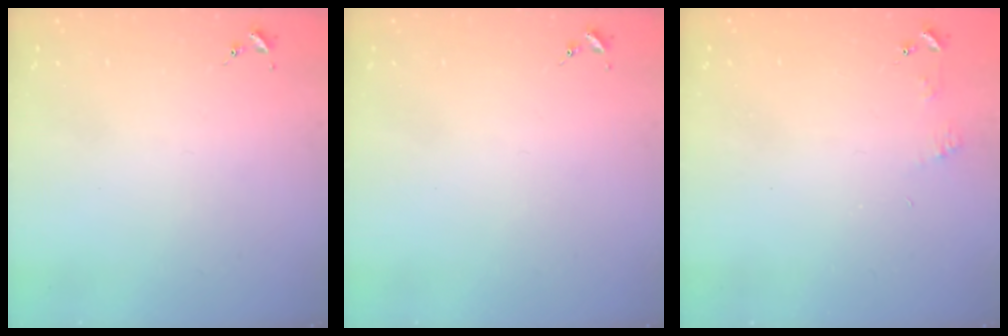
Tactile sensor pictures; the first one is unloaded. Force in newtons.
{"total": 0.0}
{"total": 4.0, "press": 3.9, "slide": 0.4}